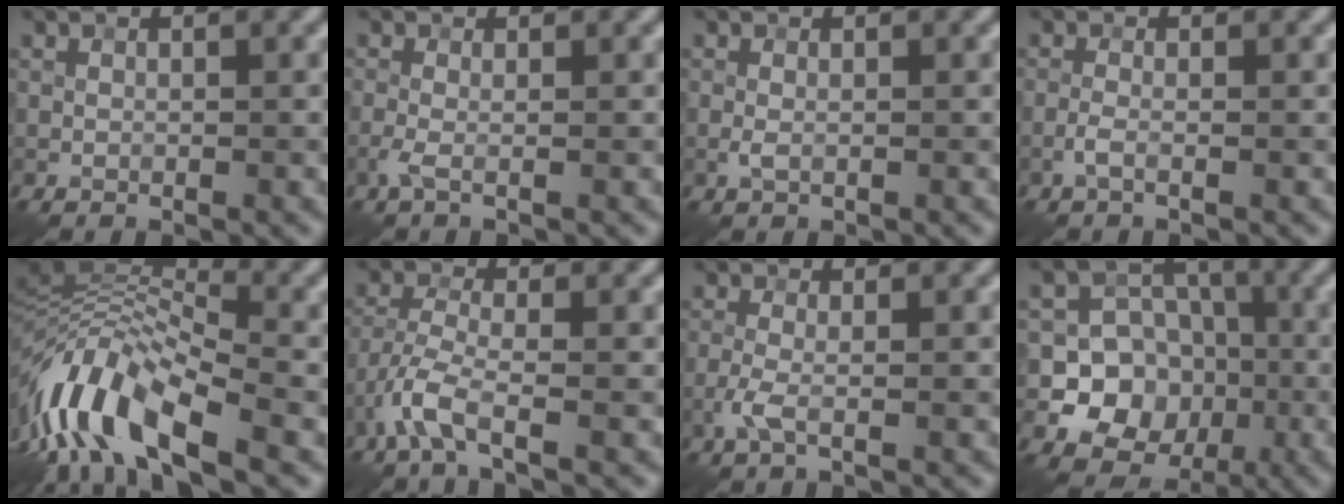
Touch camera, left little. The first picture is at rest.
{"total": 1.5, "force": [-0.5, 0.2, 1.4], "torque": [-0.033, -0.002, -0.012]}
{"total": 0.9, "force": [-0.2, 0.3, 0.8], "torque": [-0.019, -0.002, -0.003]}
{"total": 1.2, "force": [-0.6, 0.2, 1.1], "torque": [-0.024, 0.004, -0.016]}
{"total": 10.9, "force": [-4.5, 4.3, 9.0], "torque": [-0.173, 0.014, -0.095]}
{"total": 4.0, "force": [-2.3, 1.0, 3.0], "torque": [-0.070, -0.001, -0.060]}
{"total": 1.9, "force": [-0.7, 0.3, 1.7], "torque": [-0.040, 0.002, -0.020]}
{"total": 10.3, "force": [-2.5, 9.4, 3.2], "torque": [-0.043, 0.003, -0.071]}